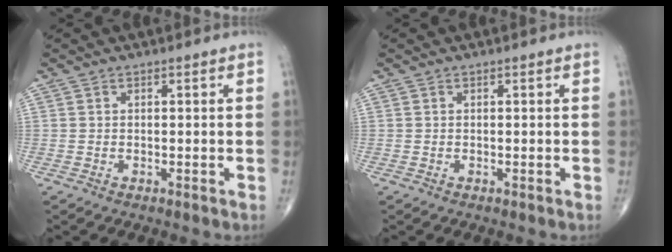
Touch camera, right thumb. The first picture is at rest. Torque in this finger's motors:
{"motor_torque": [0.00, 0.00, -0.01, -0.01, 0.00]}